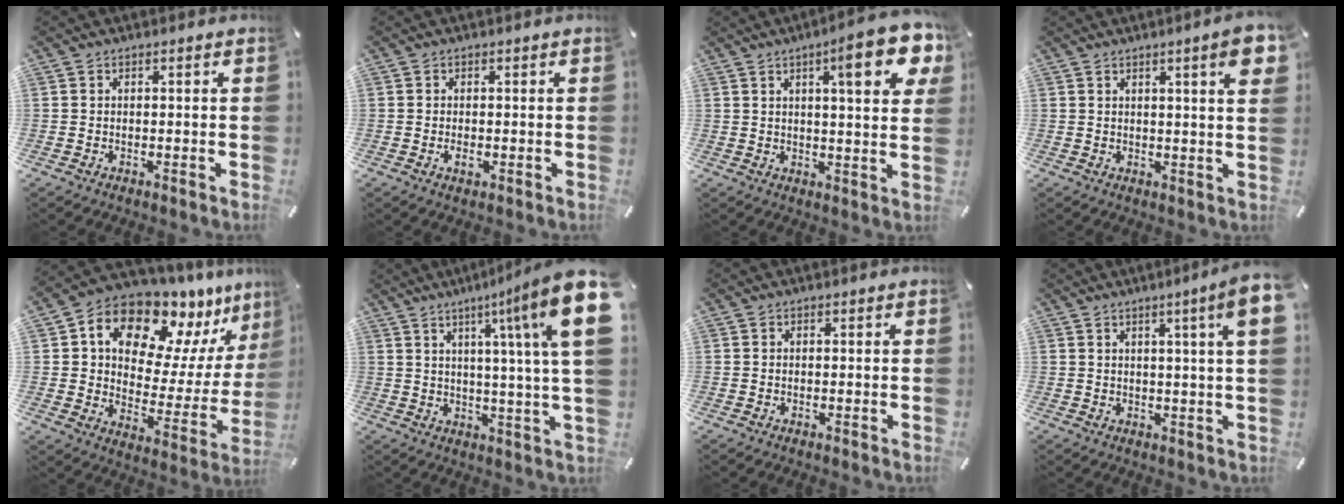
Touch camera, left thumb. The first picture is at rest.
{"total": 1.6, "force": [-0.3, 1.1, 1.1], "torque": [-0.021, 0.001, -0.005]}
{"total": 13.8, "force": [6.9, 3.6, 11.4], "torque": [-0.153, -0.029, 0.101]}
{"total": 7.3, "force": [3.1, 0.8, 6.5], "torque": [-0.100, -0.012, 0.047]}
{"total": 15.1, "force": [11.8, 7.6, 5.6], "torque": [-0.101, -0.106, 0.204]}
{"total": 19.1, "force": [7.1, 2.1, 17.6], "torque": [-0.259, -0.048, 0.094]}
{"total": 0.0}
{"total": 8.1, "force": [3.3, -0.3, 7.4], "torque": [-0.118, -0.014, 0.049]}